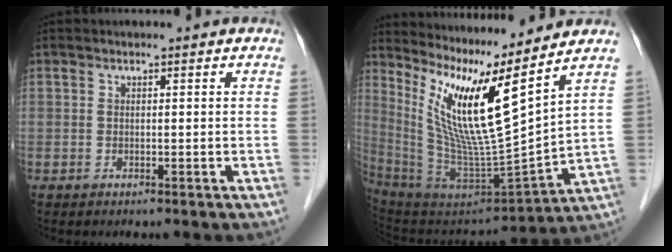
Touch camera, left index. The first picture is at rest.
{"total": 16.3, "force": [9.4, 0.1, 13.4], "torque": [-0.266, -0.025, 0.178]}